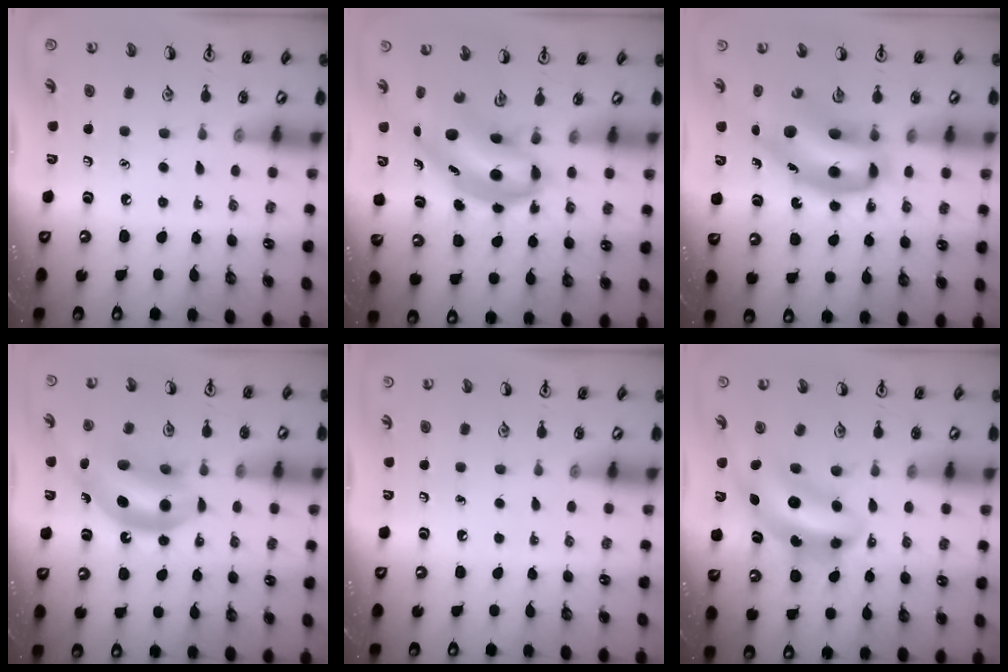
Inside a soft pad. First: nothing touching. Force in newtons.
{"total": 6.2, "press": 6.0, "slide": 1.6}
{"total": 14.3, "press": 13.8, "slide": 3.8}
{"total": 13.1, "press": 12.5, "slide": 4.0}
{"total": 0.0}
{"total": 10.0, "press": 9.5, "slide": 2.9}